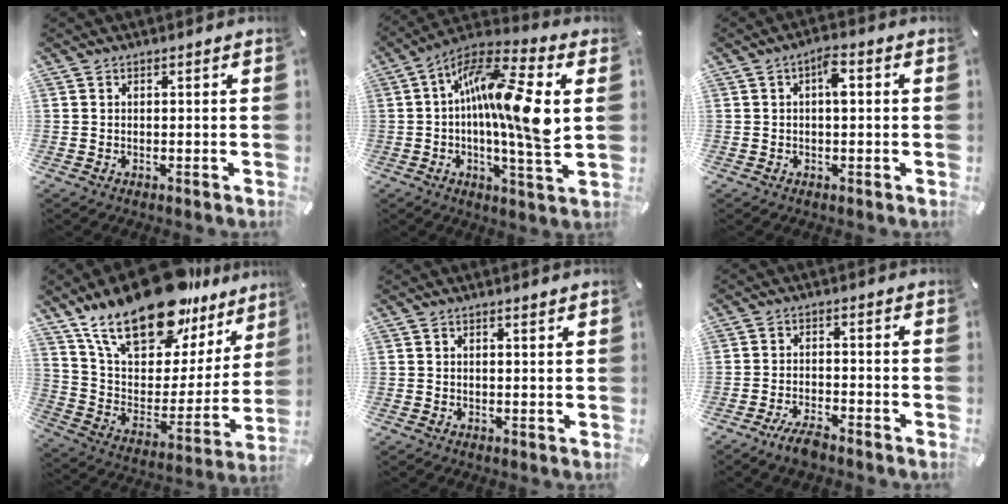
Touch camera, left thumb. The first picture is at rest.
{"total": 17.2, "force": [2.1, 3.9, 16.7], "torque": [-0.277, -0.012, 0.024]}
{"total": 4.2, "force": [0.7, 1.7, 3.8], "torque": [-0.062, 0.006, 0.005]}
{"total": 24.9, "force": [18.2, 11.5, 12.4], "torque": [-0.212, -0.120, 0.320]}
{"total": 1.0, "force": [0.8, 0.0, 0.5], "torque": [-0.009, -0.002, 0.015]}
{"total": 4.3, "force": [-3.6, 1.1, 2.2], "torque": [-0.046, 0.016, -0.068]}